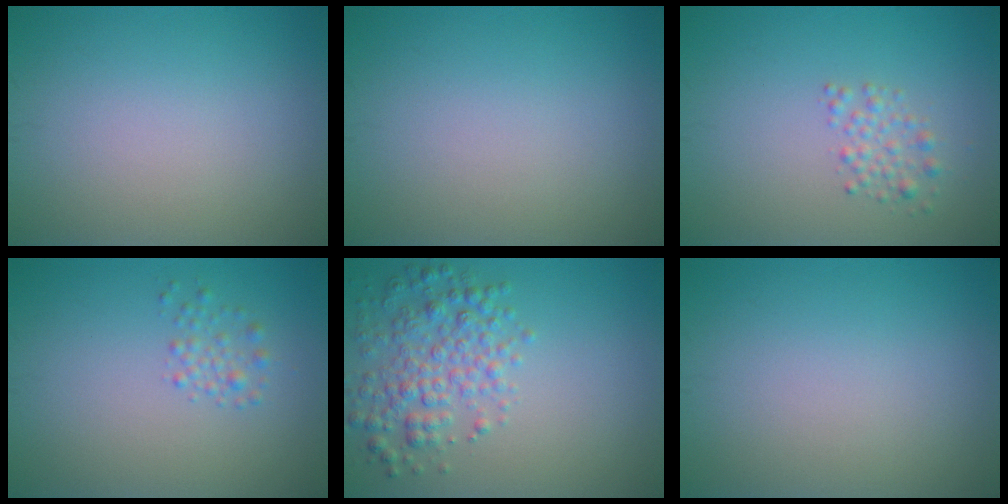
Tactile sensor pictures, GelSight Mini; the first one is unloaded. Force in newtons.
{"total": 0.0}
{"total": 1.7, "press": 1.7, "slide": 0.0}
{"total": 1.4, "press": 1.3, "slide": 0.1}
{"total": 4.2, "press": 4.2, "slide": 0.1}
{"total": 0.0}